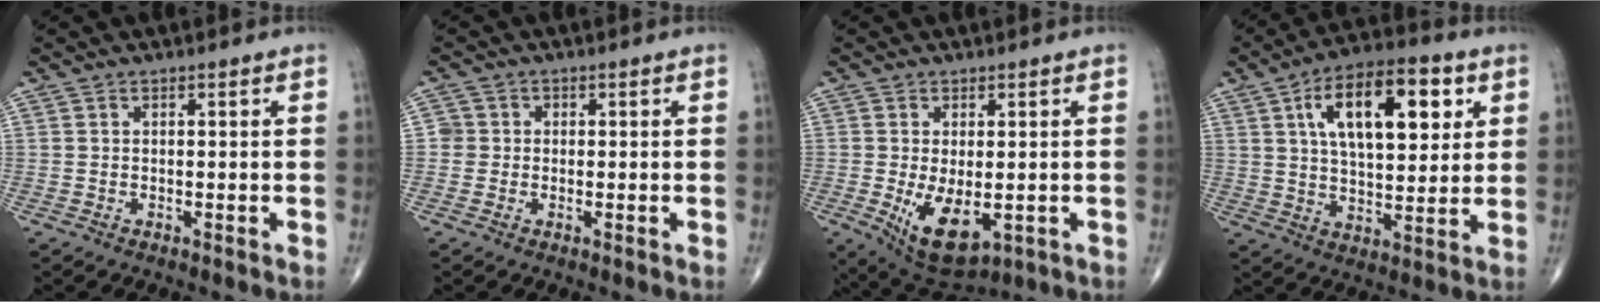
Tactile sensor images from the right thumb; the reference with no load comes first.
{"total": 2.3, "force": [-0.4, 2.3, 0.3], "torque": [0.013, 0.009, -0.013]}
{"total": 9.6, "force": [-2.0, 4.8, 8.1], "torque": [-0.128, -0.019, -0.014]}
{"total": 18.1, "force": [6.2, 8.4, 14.7], "torque": [-0.206, -0.007, 0.097]}